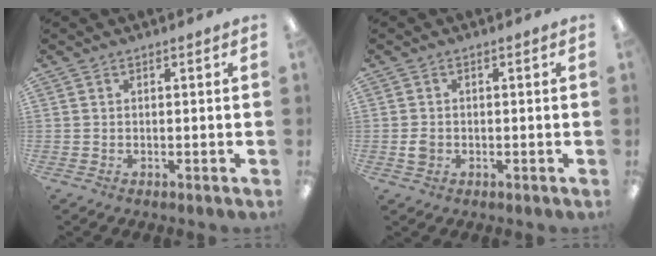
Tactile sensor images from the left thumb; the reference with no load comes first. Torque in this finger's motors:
{"motor_torque": [-0.04, 0.05, 0.18, -0.16, 0.00]}